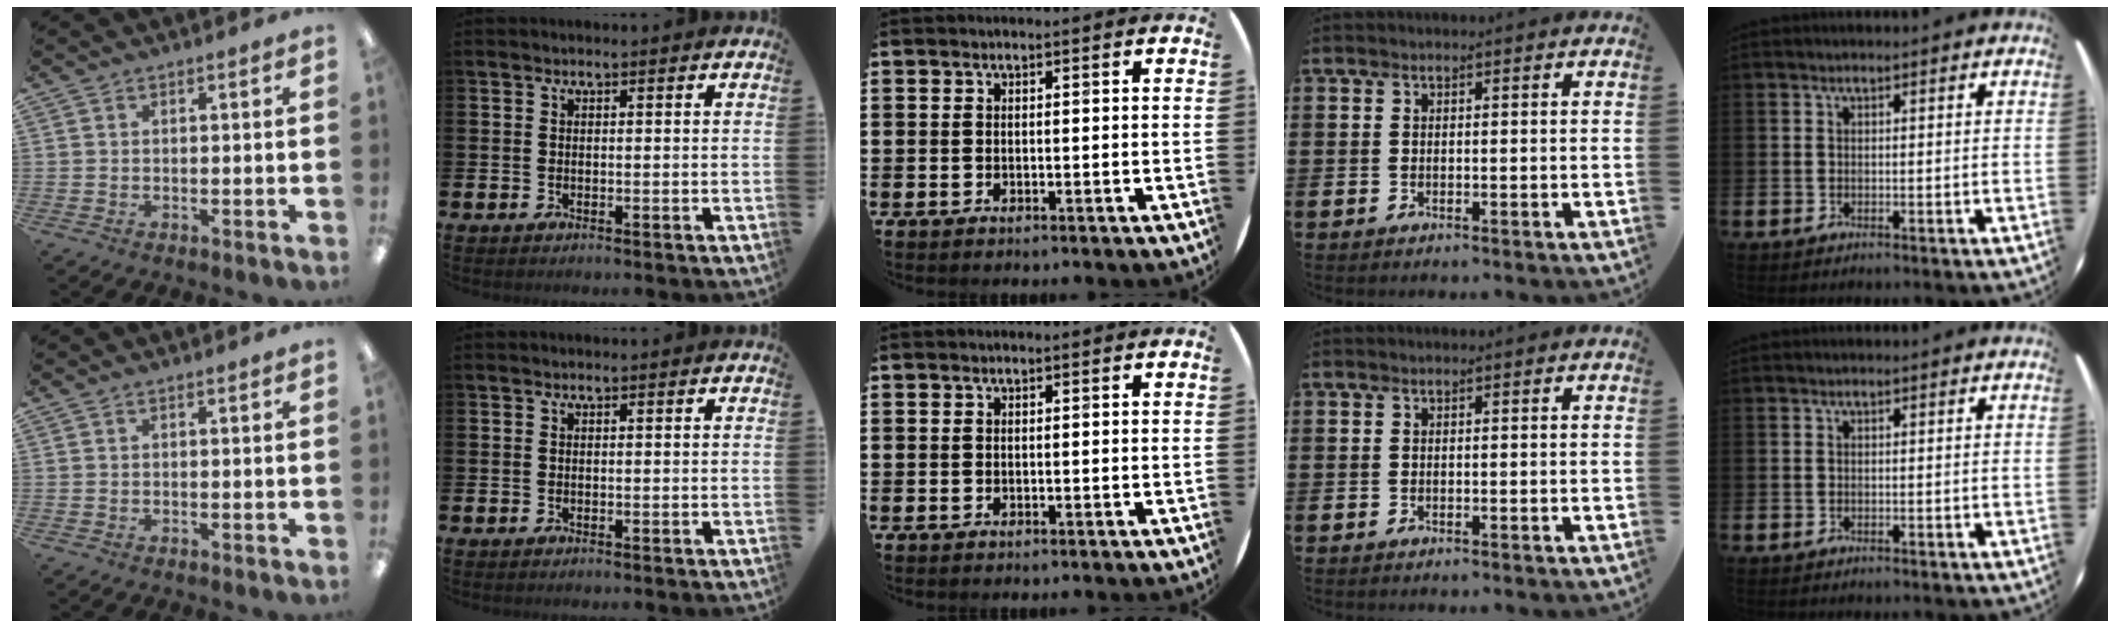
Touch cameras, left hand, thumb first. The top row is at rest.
{}